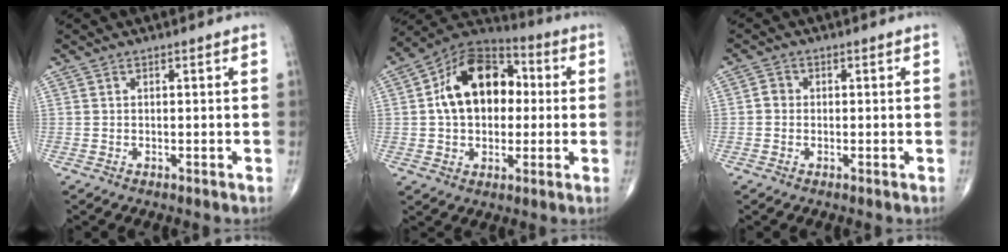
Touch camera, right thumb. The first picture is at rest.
{"total": 17.3, "force": [1.8, 11.9, 12.5], "torque": [-0.166, 0.028, 0.021]}
{"total": 1.7, "force": [-0.2, 1.5, 0.8], "torque": [-0.004, 0.005, -0.008]}